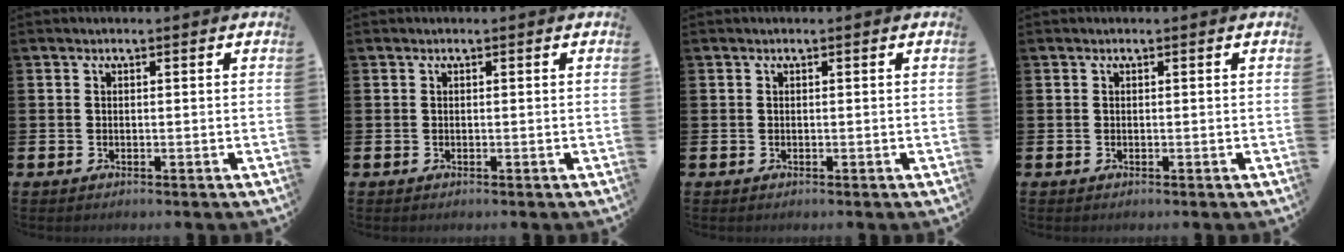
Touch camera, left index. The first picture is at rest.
{"total": 0.0}
{"total": 0.0}
{"total": 0.0}